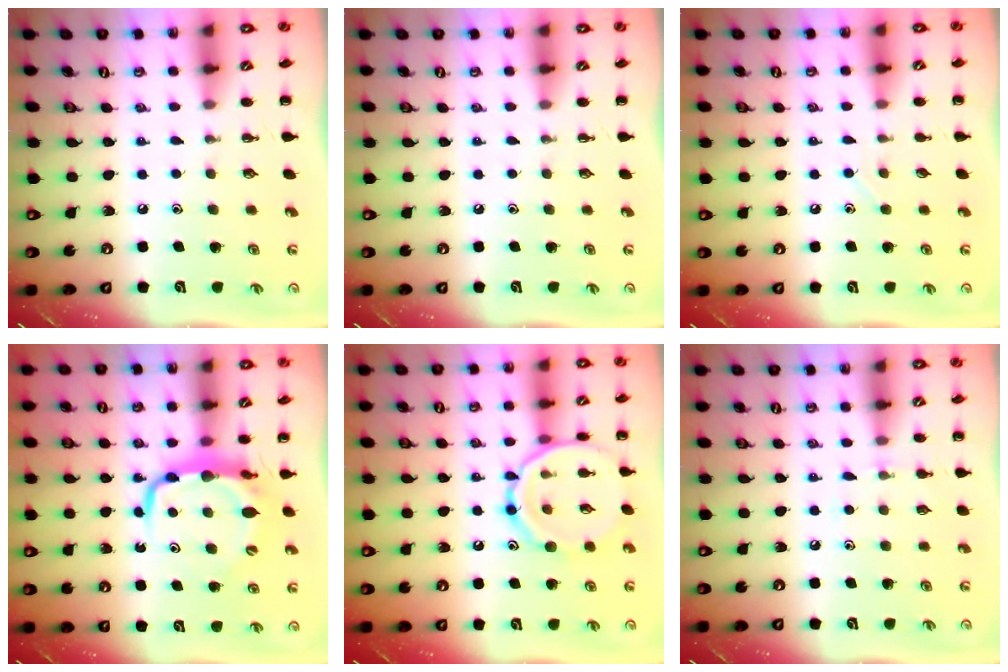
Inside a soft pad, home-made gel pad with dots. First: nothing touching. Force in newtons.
{"total": 0.0}
{"total": 3.0, "press": 2.8, "slide": 1.0}
{"total": 7.8, "press": 7.7, "slide": 1.3}
{"total": 14.0, "press": 14.0, "slide": 0.6}
{"total": 5.5, "press": 5.2, "slide": 1.6}